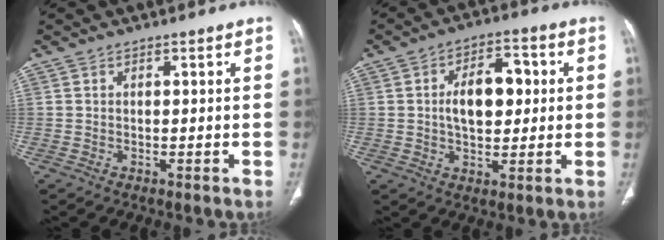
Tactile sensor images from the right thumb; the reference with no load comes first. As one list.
[{"total": 10.3, "force": [1.1, 6.1, 8.3], "torque": [-0.108, 0.013, 0.018]}]